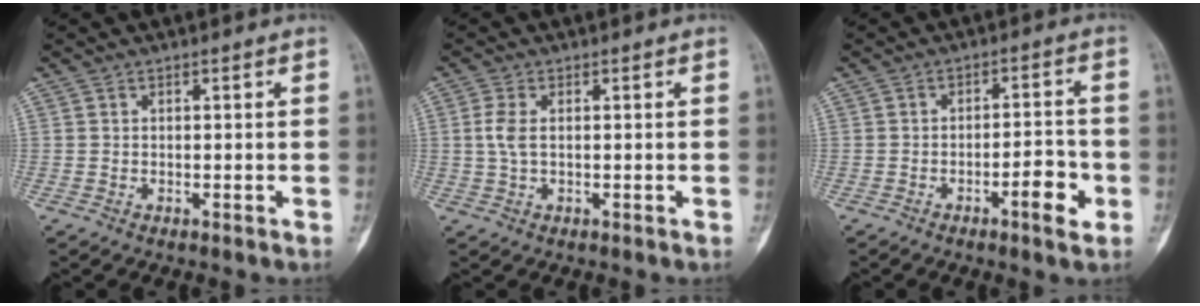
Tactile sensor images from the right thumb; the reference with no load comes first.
{"total": 3.0, "force": [0.3, 1.3, 2.7], "torque": [-0.072, 0.003, 0.006]}
{"total": 6.2, "force": [-2.7, 1.7, 5.3], "torque": [-0.070, 0.018, -0.040]}